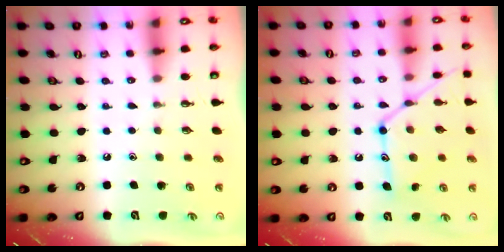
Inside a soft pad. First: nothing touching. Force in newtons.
{"total": 16.1, "press": 16.0, "slide": 1.4}